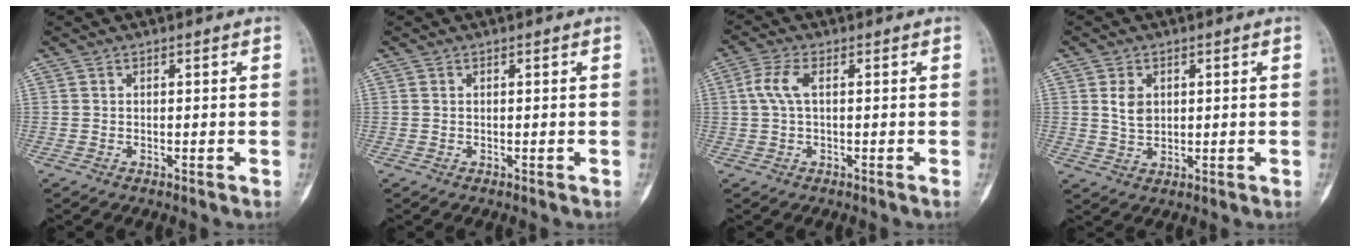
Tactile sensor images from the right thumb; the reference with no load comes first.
{"total": 0.0}
{"total": 4.3, "force": [0.7, 1.5, 4.0], "torque": [-0.107, 0.009, 0.009]}
{"total": 4.0, "force": [1.1, 2.9, 2.6], "torque": [-0.034, -0.007, 0.024]}